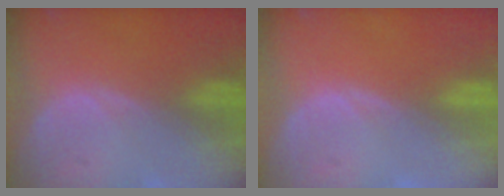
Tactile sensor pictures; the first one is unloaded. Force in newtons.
{"total": 0.0}